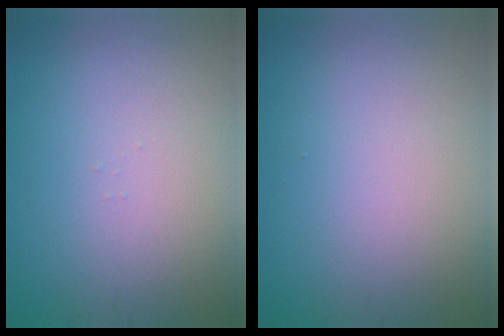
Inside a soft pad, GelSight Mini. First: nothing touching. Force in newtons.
{"total": 0.0}